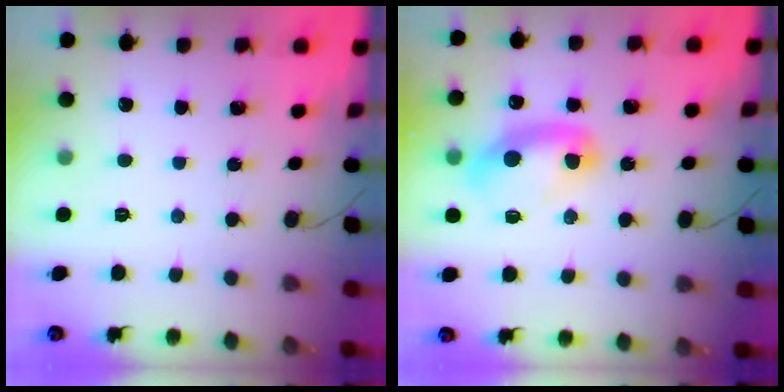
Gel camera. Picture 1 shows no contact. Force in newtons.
{"total": 10.2, "press": 10.2, "slide": 0.6}